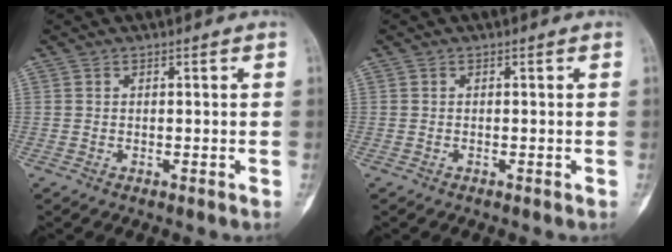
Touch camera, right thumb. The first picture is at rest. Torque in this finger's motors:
{"motor_torque": [-0.01, -0.38, -0.01, 0.08, 0.07]}